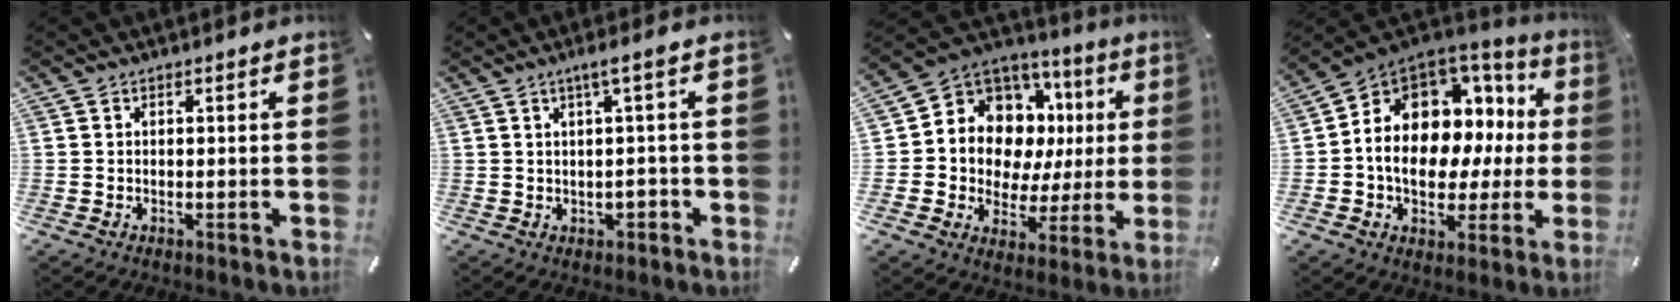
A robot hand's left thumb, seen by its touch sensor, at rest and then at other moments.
{"total": 4.0, "force": [0.7, 1.0, 3.8], "torque": [-0.071, 0.005, 0.009]}
{"total": 10.5, "force": [3.9, 9.0, 3.9], "torque": [-0.077, -0.058, 0.082]}
{"total": 13.6, "force": [0.4, 10.9, 8.2], "torque": [-0.125, -0.021, 0.005]}